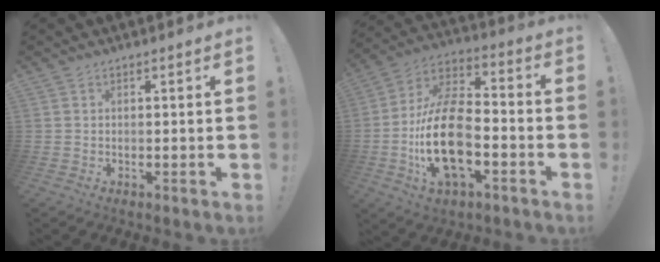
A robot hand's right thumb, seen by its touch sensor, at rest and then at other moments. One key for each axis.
{"total": 20.7, "fx": -5.4, "fy": 11.3, "fz": 16.5, "tx": -0.328, "ty": 0.027, "tz": -0.085}